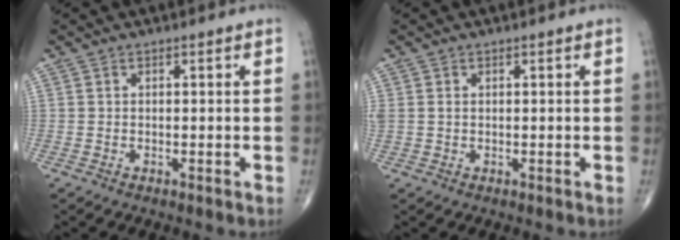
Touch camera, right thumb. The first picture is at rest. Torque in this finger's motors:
{"motor_torque": [0.02, 0.01, 0.27, 0.17, 0.02]}